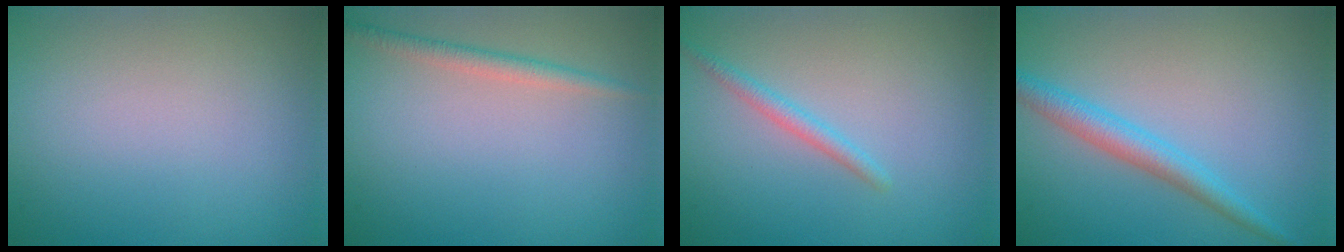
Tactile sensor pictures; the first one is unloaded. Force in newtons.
{"total": 1.7, "press": 1.7, "slide": 0.1}
{"total": 1.4, "press": 1.4, "slide": 0.1}
{"total": 2.9, "press": 2.9, "slide": 0.2}